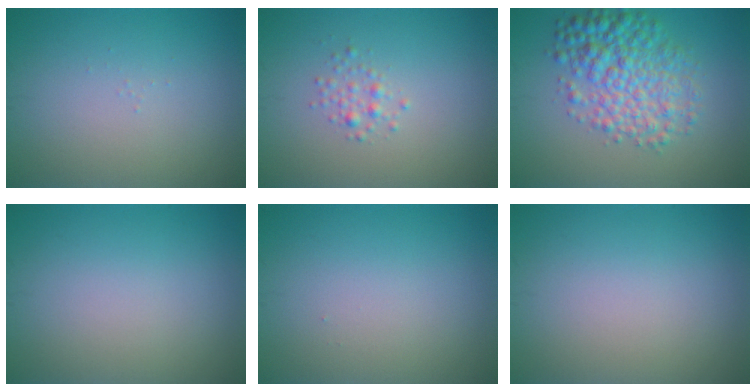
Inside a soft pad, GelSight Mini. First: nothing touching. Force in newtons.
{"total": 1.3, "press": 1.3, "slide": 0.0}
{"total": 6.2, "press": 6.2, "slide": 0.1}
{"total": 0.0}
{"total": 0.0}
{"total": 0.0}